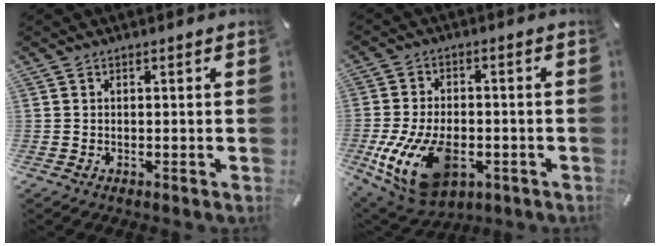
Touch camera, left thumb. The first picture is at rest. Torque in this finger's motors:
{"motor_torque": [1.30, 3.71, 1.47, 0.71, 0.27]}